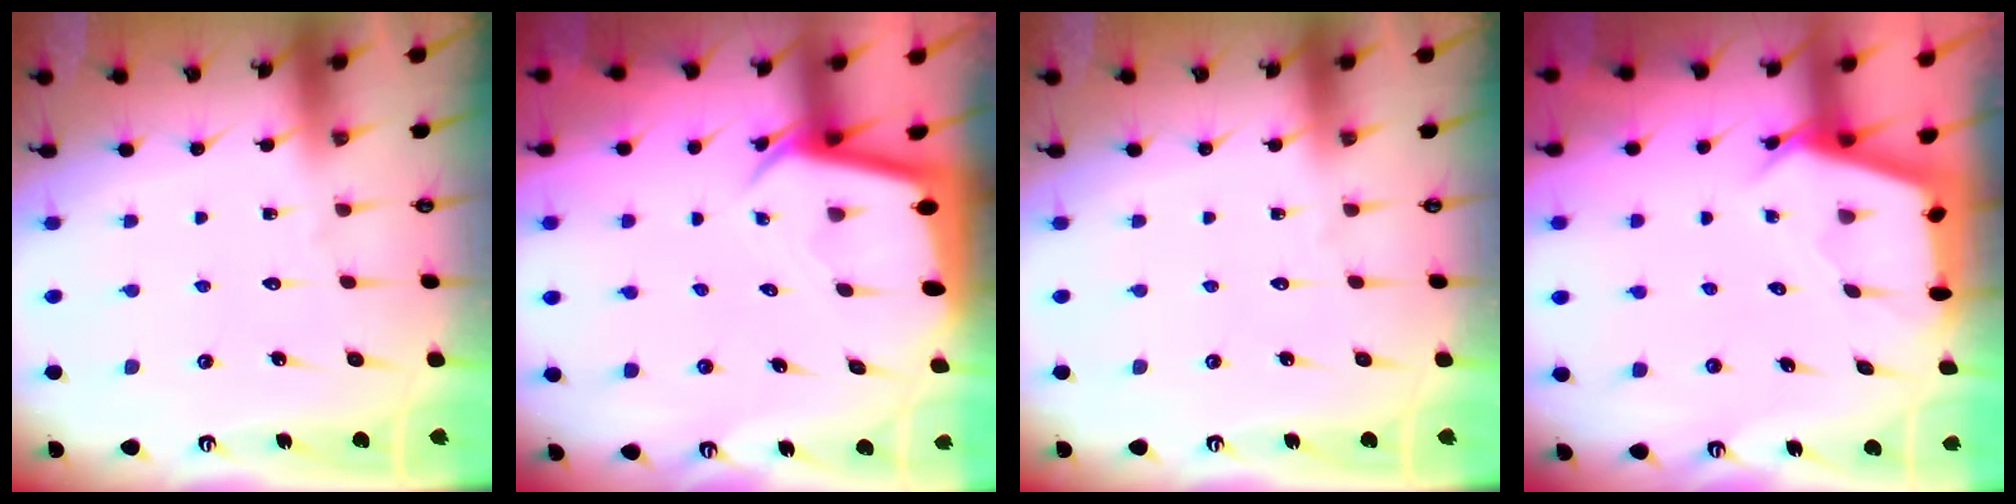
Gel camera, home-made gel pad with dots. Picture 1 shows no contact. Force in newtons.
{"total": 2.8, "press": 2.8, "slide": 0.3}
{"total": 0.0}
{"total": 2.8, "press": 2.8, "slide": 0.2}